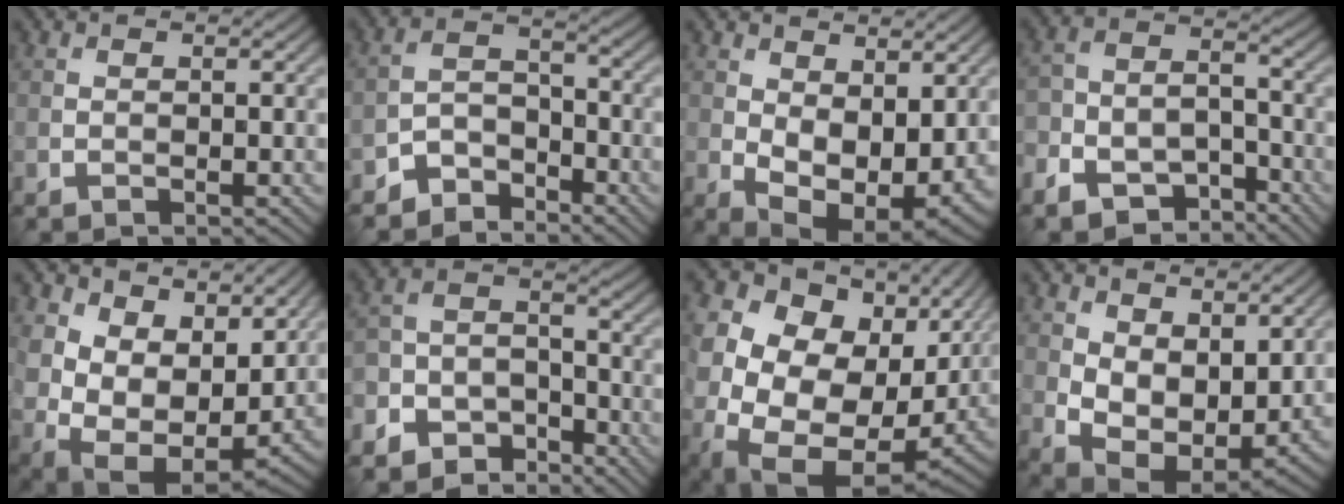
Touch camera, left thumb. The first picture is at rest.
{"total": 5.5, "force": [-4.7, 2.5, 1.5], "torque": [-0.024, 0.004, -0.104]}
{"total": 9.6, "force": [0.4, 5.9, 7.6], "torque": [-0.145, -0.029, 0.018]}
{"total": 8.9, "force": [-6.6, 4.8, 3.4], "torque": [-0.074, -0.016, -0.125]}
{"total": 12.5, "force": [5.5, 8.0, 7.9], "torque": [-0.183, -0.008, 0.105]}
{"total": 8.4, "force": [-6.9, 4.2, 2.4], "torque": [-0.048, -0.008, -0.139]}
{"total": 20.5, "force": [3.9, 15.8, 12.4], "torque": [-0.279, -0.002, 0.107]}
{"total": 9.8, "force": [2.4, 6.2, 7.2], "torque": [-0.156, -0.021, 0.052]}